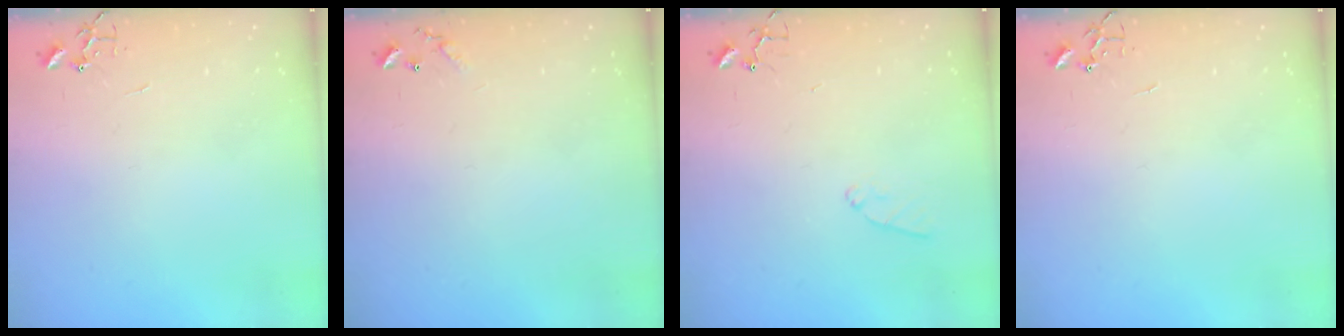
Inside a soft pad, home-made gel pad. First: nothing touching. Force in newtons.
{"total": 6.6, "press": 6.6, "slide": 0.5}
{"total": 5.7, "press": 5.7, "slide": 0.6}
{"total": 0.0}